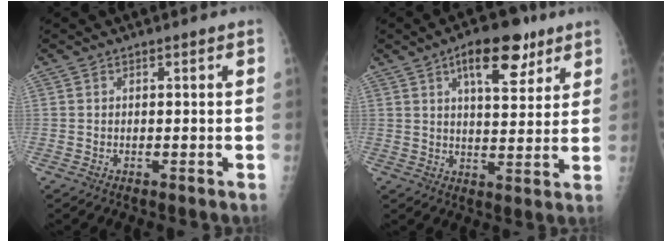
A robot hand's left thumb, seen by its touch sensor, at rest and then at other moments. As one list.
[{"total": 11.3, "force": [6.2, 4.9, 8.1], "torque": [-0.090, -0.024, 0.091]}]